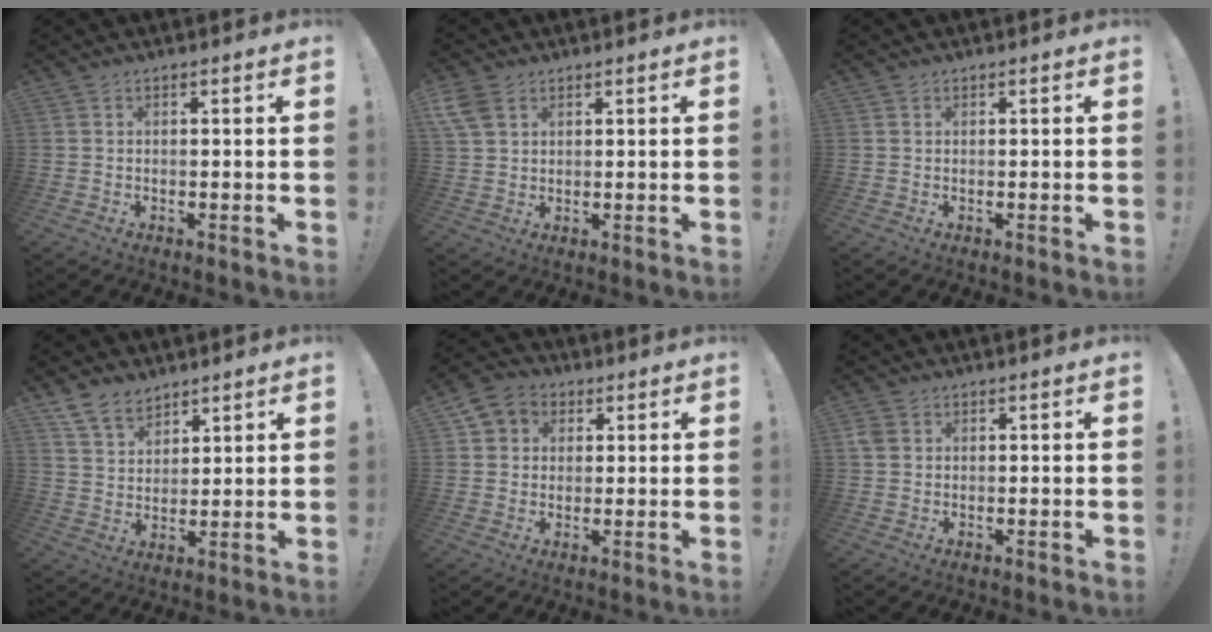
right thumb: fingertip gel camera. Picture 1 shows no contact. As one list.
[{"total": 5.8, "force": [3.0, 3.8, 3.2], "torque": [-0.067, -0.009, 0.061]}, {"total": 0.0}, {"total": 8.6, "force": [6.8, 4.7, 2.2], "torque": [-0.044, -0.040, 0.134]}, {"total": 5.9, "force": [1.5, 5.5, 1.3], "torque": [-0.019, -0.003, 0.031]}, {"total": 3.4, "force": [1.3, 2.7, 1.5], "torque": [-0.029, 0.005, 0.028]}]